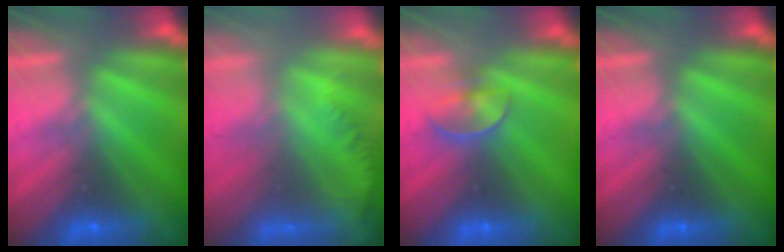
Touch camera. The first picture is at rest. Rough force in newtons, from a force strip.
{"total": 1.3}
{"total": 2.3}
{"total": 0.0}